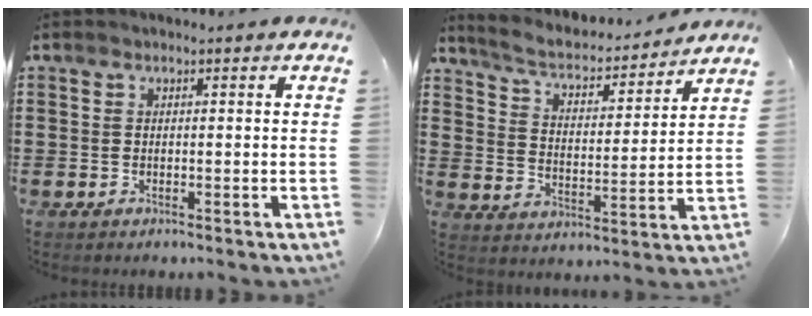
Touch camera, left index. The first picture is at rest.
{"total": 4.1, "force": [3.6, 0.7, 1.7], "torque": [-0.052, -0.031, 0.054]}